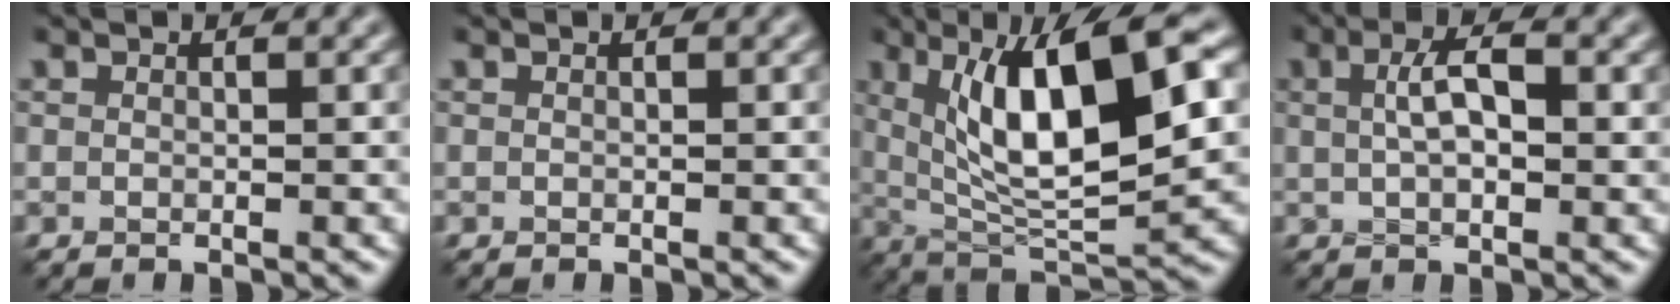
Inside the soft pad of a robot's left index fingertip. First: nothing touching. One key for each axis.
{"total": 0.0}
{"total": 11.3, "fx": 3.0, "fy": 3.4, "fz": 10.4, "tx": -0.161, "ty": -0.001, "tz": 0.055}
{"total": 3.9, "fx": 0.8, "fy": 1.6, "fz": 3.5, "tx": -0.070, "ty": 0.007, "tz": 0.014}